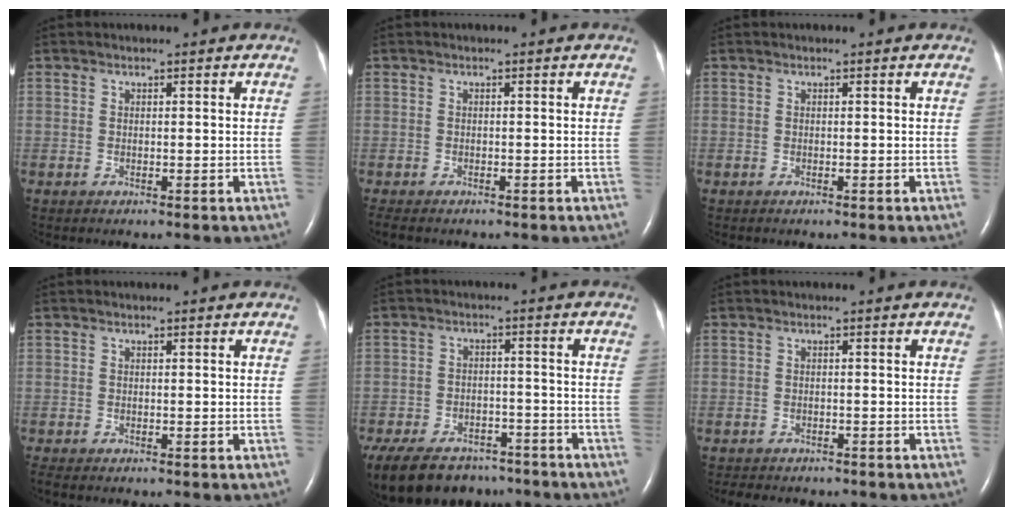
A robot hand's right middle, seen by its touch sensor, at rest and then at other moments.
{"total": 2.3, "force": [-1.9, 0.7, 1.1], "torque": [-0.023, -0.008, -0.025]}
{"total": 0.0}
{"total": 1.0, "force": [-0.9, 0.2, 0.5], "torque": [-0.013, -0.004, -0.015]}
{"total": 19.2, "force": [-14.3, 10.1, 7.8], "torque": [-0.221, -0.021, -0.200]}
{"total": 5.1, "force": [-4.4, 1.9, 1.8], "torque": [-0.029, -0.005, -0.055]}